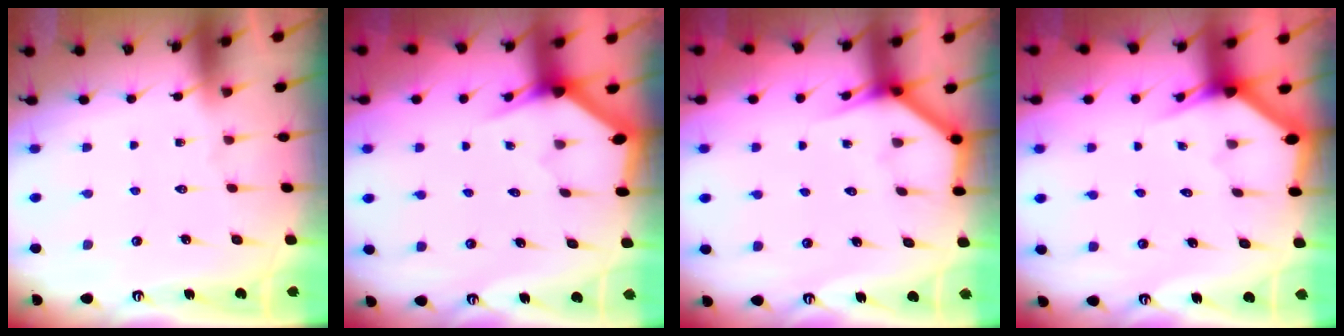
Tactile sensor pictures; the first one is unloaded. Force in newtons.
{"total": 3.2, "press": 3.2, "slide": 0.2}
{"total": 4.7, "press": 4.7, "slide": 0.3}
{"total": 3.1, "press": 3.1, "slide": 0.1}